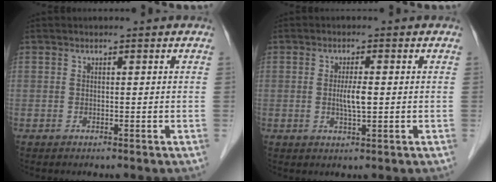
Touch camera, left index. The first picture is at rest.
{"total": 3.0, "force": [-0.2, 0.4, 2.9], "torque": [-0.056, -0.005, -0.001]}